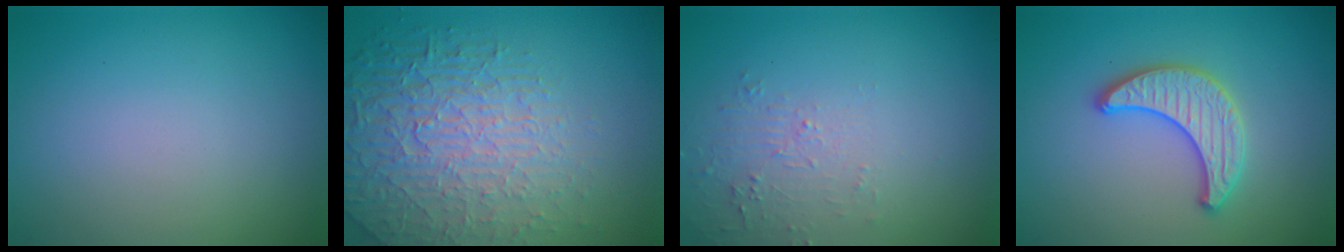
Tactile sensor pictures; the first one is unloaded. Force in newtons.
{"total": 6.5, "press": 5.3, "slide": 3.8}
{"total": 1.6, "press": 0.4, "slide": 1.6}
{"total": 3.4, "press": 3.4, "slide": 0.2}